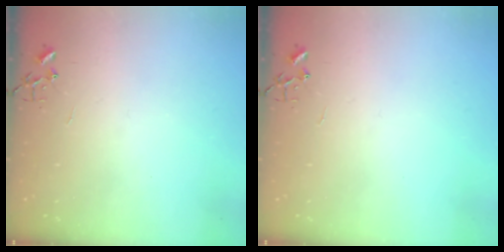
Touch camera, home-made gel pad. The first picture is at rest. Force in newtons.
{"total": 0.0}